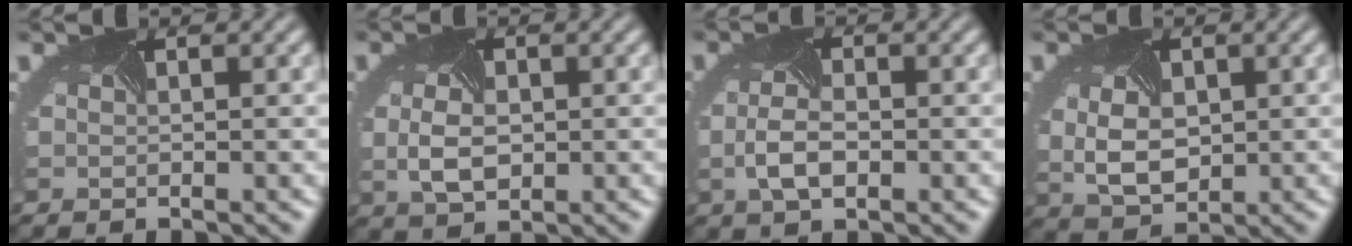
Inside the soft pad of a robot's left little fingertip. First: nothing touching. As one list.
[{"total": 3.3, "force": [-0.2, 2.3, 2.5], "torque": [-0.056, -0.004, -0.003]}, {"total": 3.1, "force": [-0.7, 1.6, 2.6], "torque": [-0.064, -0.007, -0.013]}, {"total": 4.7, "force": [0.2, 3.4, 3.3], "torque": [-0.073, -0.009, 0.017]}]